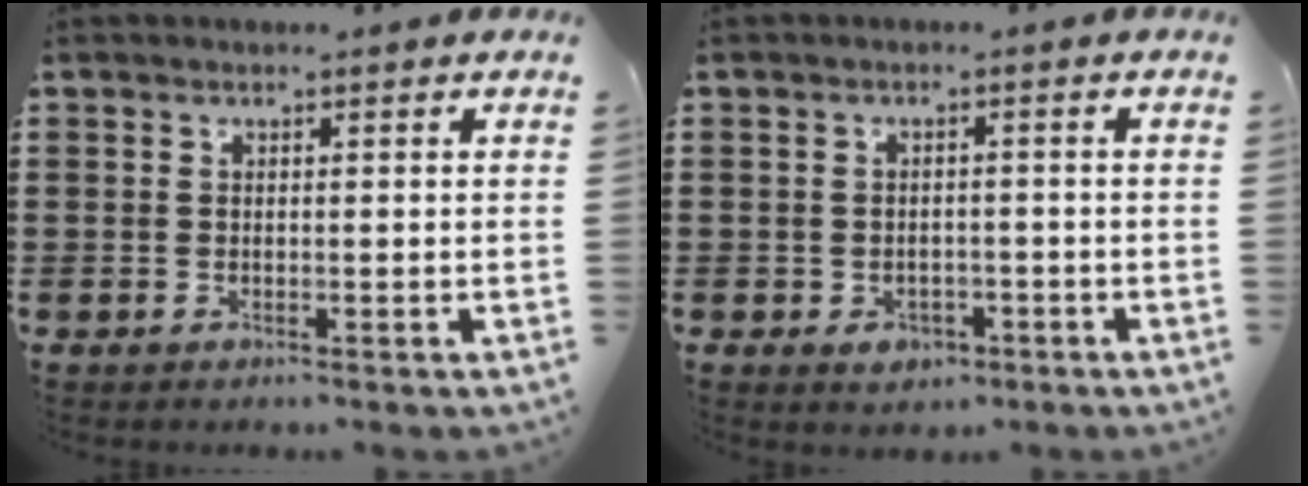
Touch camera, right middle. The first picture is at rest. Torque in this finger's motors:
{"motor_torque": [0.85, -0.27, 0.06, 0.06]}